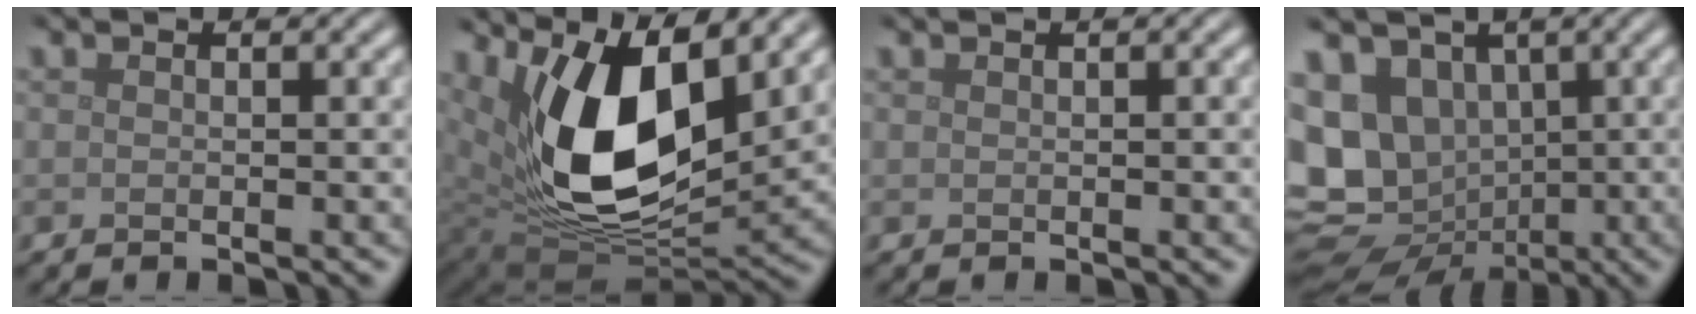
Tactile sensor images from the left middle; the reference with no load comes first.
{"total": 13.0, "force": [4.2, 6.7, 10.4], "torque": [-0.178, -0.018, 0.081]}
{"total": 1.1, "force": [0.4, 0.2, 1.0], "torque": [-0.014, 0.007, 0.007]}
{"total": 12.9, "force": [0.1, 10.8, 7.1], "torque": [-0.152, -0.007, -0.003]}